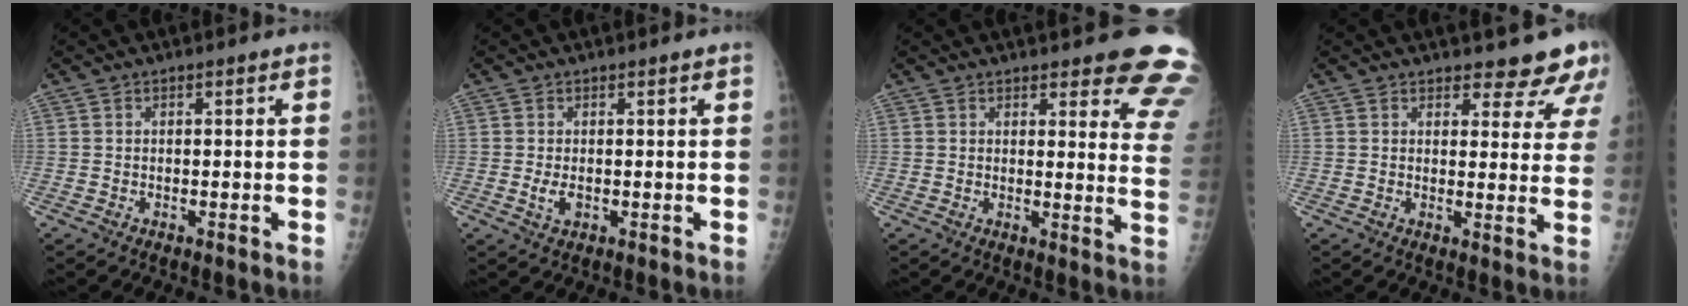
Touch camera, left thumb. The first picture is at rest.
{"total": 2.2, "force": [-0.1, 1.2, 1.8], "torque": [-0.041, -0.006, 0.000]}
{"total": 12.5, "force": [10.7, 3.2, 5.6], "torque": [-0.015, -0.074, 0.095]}
{"total": 8.6, "force": [7.8, 2.8, 2.2], "torque": [0.012, -0.050, 0.074]}